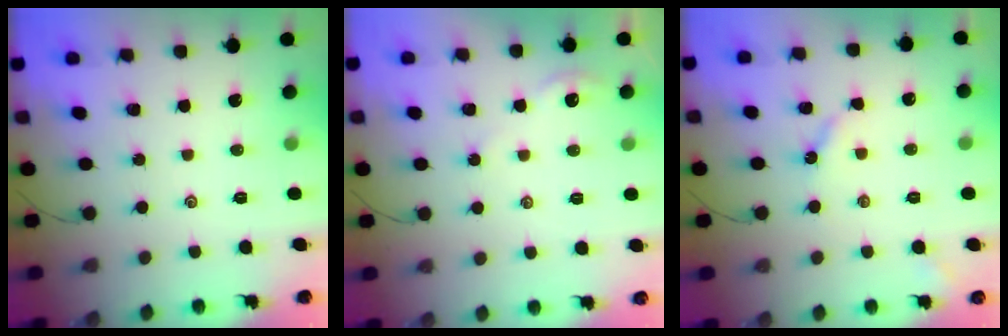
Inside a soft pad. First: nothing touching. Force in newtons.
{"total": 1.6, "press": 1.5, "slide": 0.3}
{"total": 4.1, "press": 4.0, "slide": 0.6}